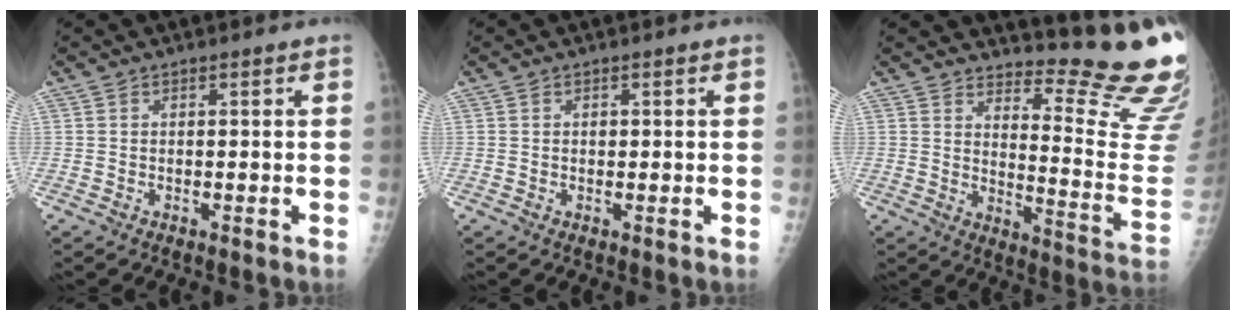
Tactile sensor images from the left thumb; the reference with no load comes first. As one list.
[{"total": 0.6, "force": [0.1, 0.5, 0.4], "torque": [-0.003, 0.001, 0.002]}, {"total": 18.1, "force": [16.5, 2.1, 7.2], "torque": [-0.063, -0.207, 0.199]}]